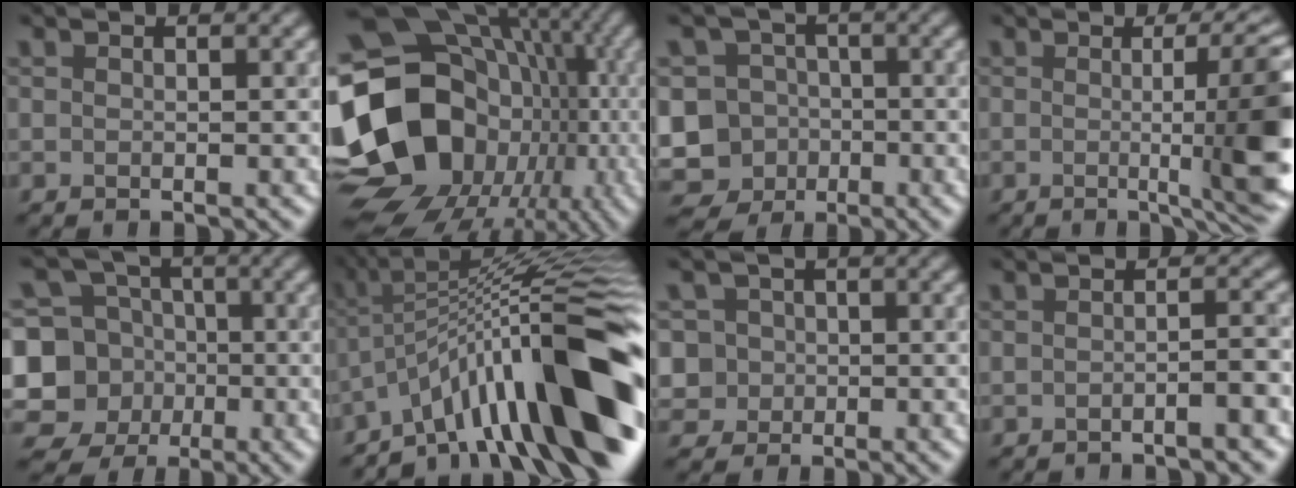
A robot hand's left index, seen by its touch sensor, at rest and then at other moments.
{"total": 19.0, "force": [-3.0, 15.7, 10.2], "torque": [-0.187, 0.014, -0.043]}
{"total": 12.4, "force": [-5.5, 10.8, 2.6], "torque": [-0.078, -0.021, -0.104]}
{"total": 11.1, "force": [-0.5, 2.5, 10.8], "torque": [-0.117, 0.003, -0.001]}
{"total": 11.5, "force": [-3.3, 10.4, 3.6], "torque": [-0.102, -0.012, -0.070]}
{"total": 15.6, "force": [-5.9, 3.0, 14.2], "torque": [-0.196, 0.045, -0.099]}
{"total": 4.6, "force": [-0.5, 4.4, 1.2], "torque": [-0.016, 0.025, -0.030]}
{"total": 1.8, "force": [-1.2, 0.1, 1.4], "torque": [-0.016, 0.011, -0.023]}